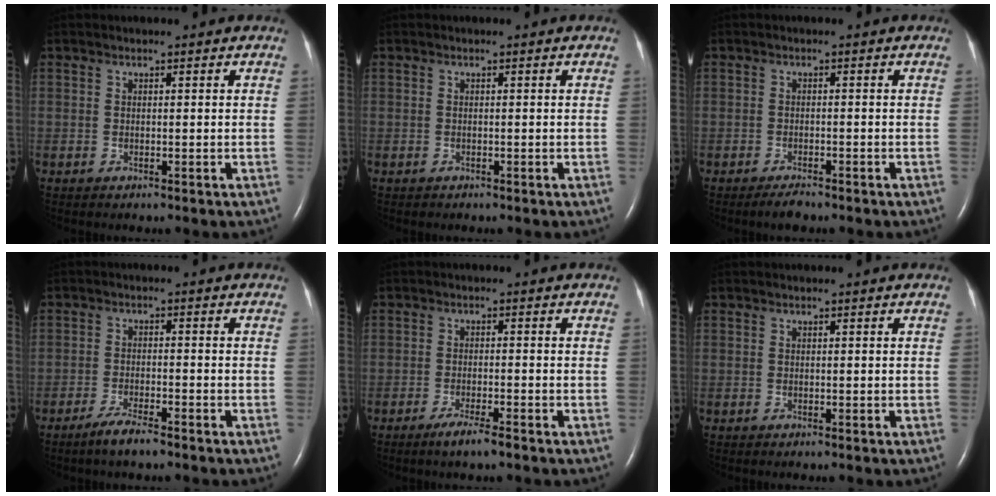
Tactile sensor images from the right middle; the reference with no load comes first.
{"total": 0.0}
{"total": 2.0, "force": [-1.7, 0.4, 1.0], "torque": [-0.028, -0.005, -0.027]}
{"total": 3.9, "force": [-3.0, 0.3, 2.4], "torque": [-0.056, -0.006, -0.057]}
{"total": 3.4, "force": [-2.4, 0.1, 2.4], "torque": [-0.051, -0.007, -0.045]}
{"total": 0.0}